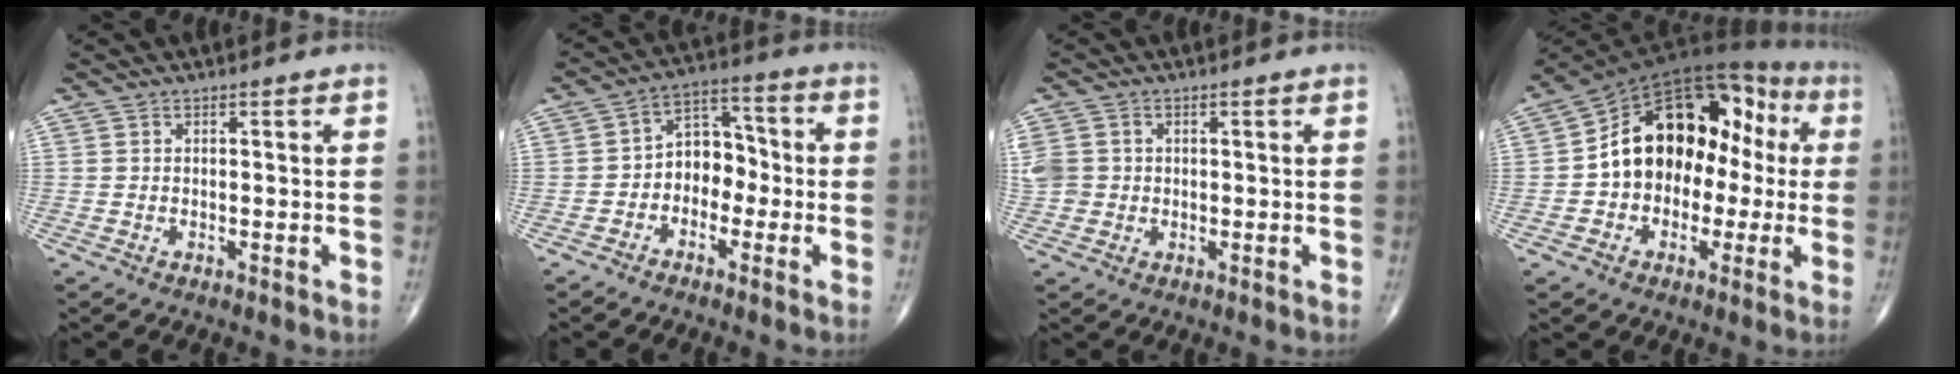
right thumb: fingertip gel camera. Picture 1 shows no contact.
{"total": 7.8, "force": [-1.9, 6.0, 4.7], "torque": [-0.038, 0.041, -0.050]}
{"total": 7.6, "force": [0.7, 6.9, 3.3], "torque": [-0.089, 0.020, 0.025]}
{"total": 19.1, "force": [0.0, 13.4, 13.6], "torque": [-0.167, 0.063, -0.005]}